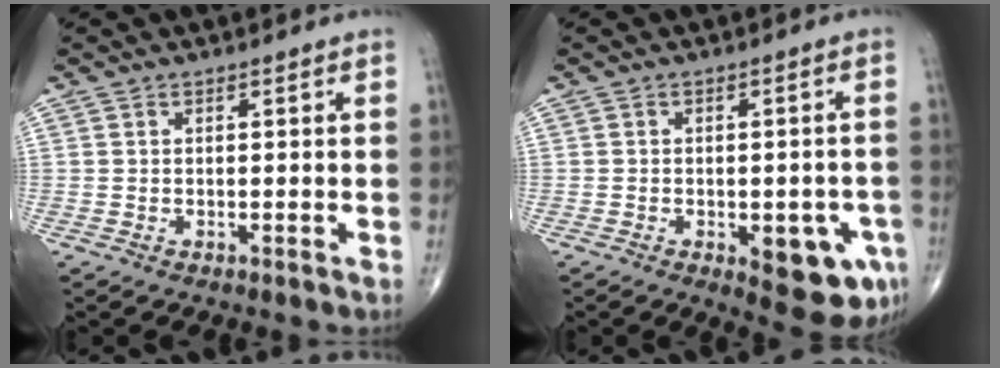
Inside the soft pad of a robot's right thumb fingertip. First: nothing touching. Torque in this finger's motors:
{"motor_torque": [1.18, 1.32, 0.42, -0.58, 0.17]}